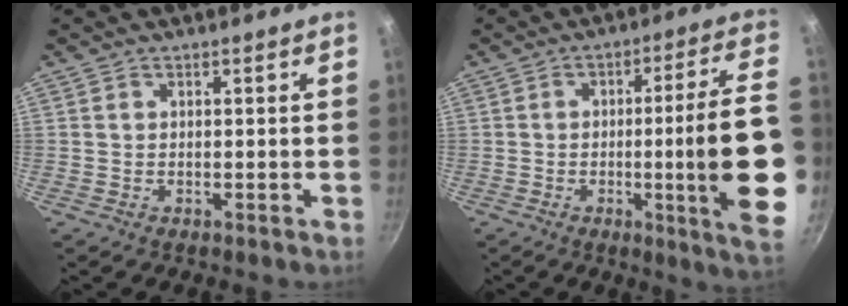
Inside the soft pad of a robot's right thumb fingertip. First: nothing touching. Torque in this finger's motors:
{"motor_torque": [1.41, 3.60, 1.96, -0.12, 0.46]}